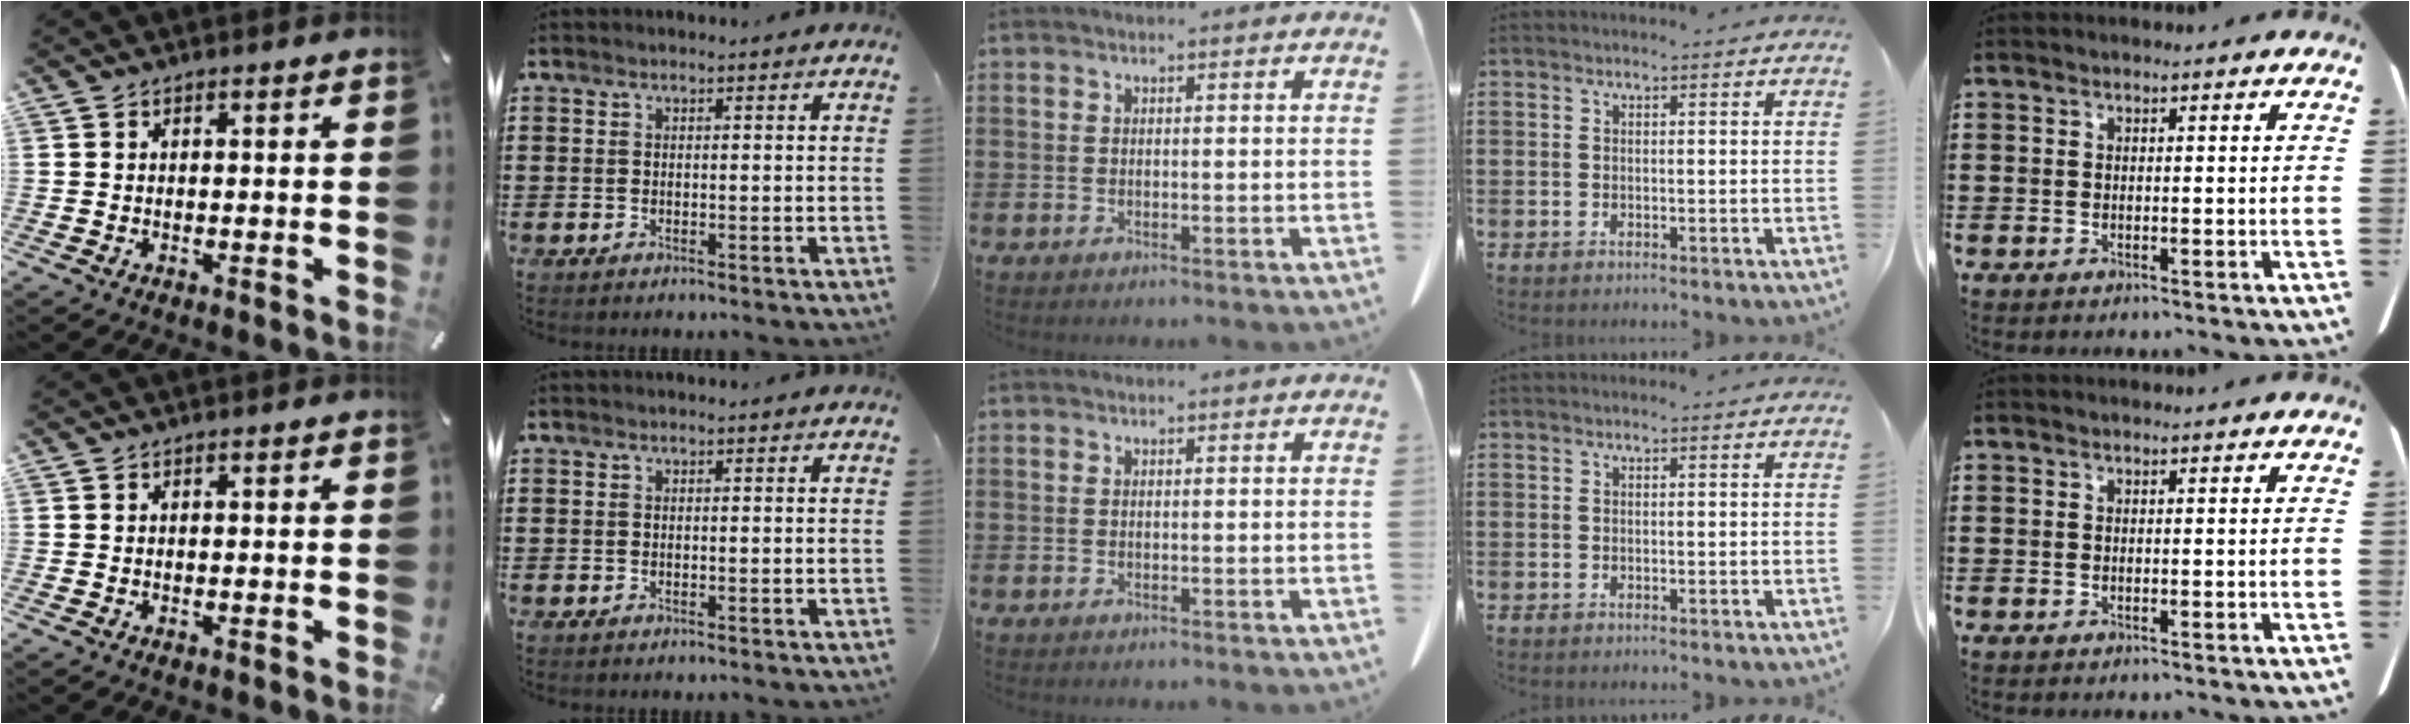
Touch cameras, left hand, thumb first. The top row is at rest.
{}